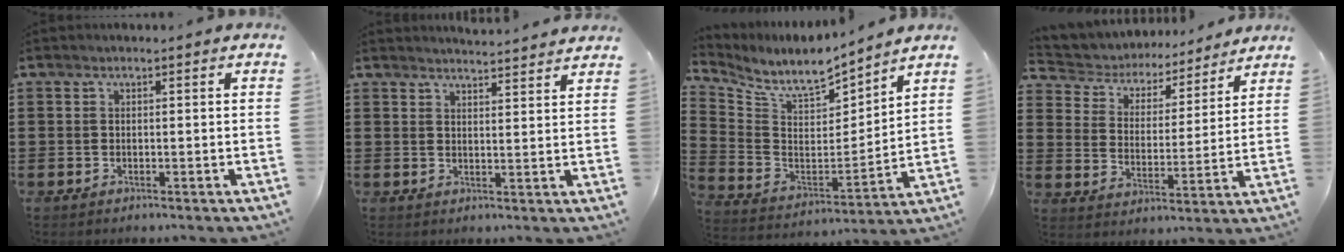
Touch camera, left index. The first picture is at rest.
{"total": 3.0, "force": [2.9, -0.4, 0.0], "torque": [-0.008, -0.014, 0.054]}
{"total": 8.0, "force": [7.2, 1.9, 2.9], "torque": [-0.093, -0.054, 0.123]}
{"total": 4.9, "force": [4.8, 1.0, 0.2], "torque": [-0.034, -0.039, 0.077]}